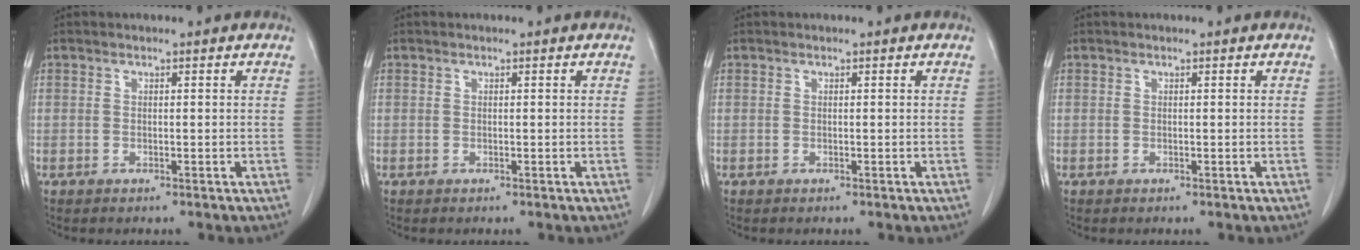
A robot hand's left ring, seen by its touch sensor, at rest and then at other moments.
{"total": 0.0}
{"total": 0.0}
{"total": 0.0}